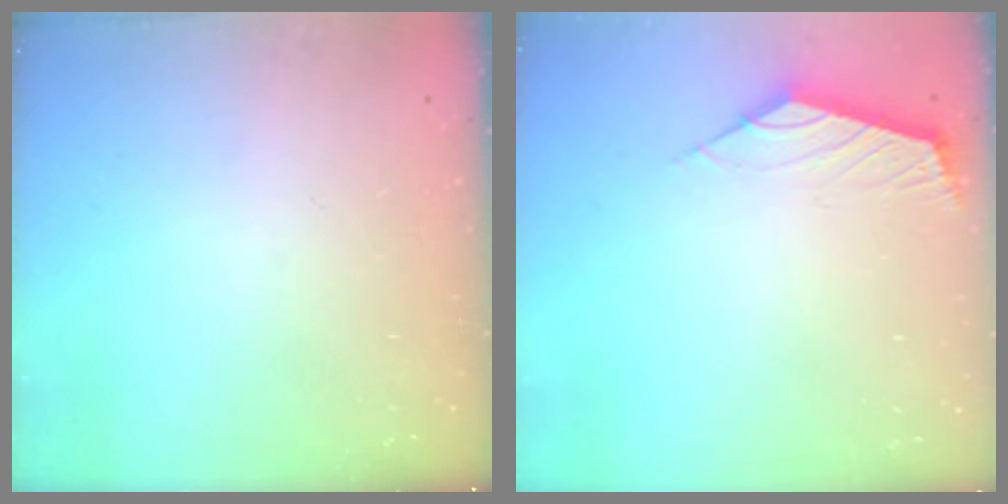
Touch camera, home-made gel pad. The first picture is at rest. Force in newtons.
{"total": 2.5, "press": 2.4, "slide": 0.6}